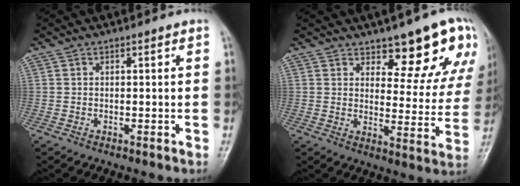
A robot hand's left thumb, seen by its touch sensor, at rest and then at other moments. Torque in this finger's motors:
{"motor_torque": [0.35, 0.65, 0.28, -0.15, 0.09]}